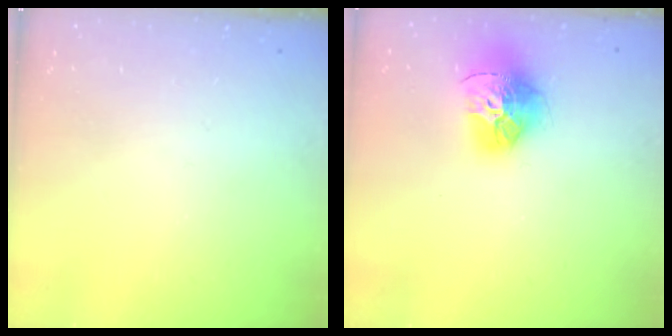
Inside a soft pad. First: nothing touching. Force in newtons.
{"total": 15.9, "press": 15.9, "slide": 1.6}